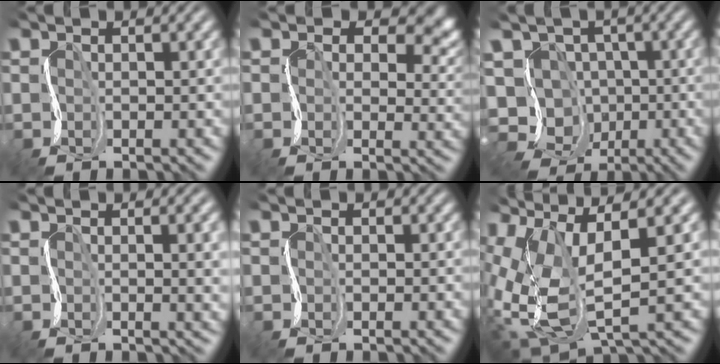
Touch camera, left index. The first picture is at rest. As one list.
[{"total": 7.2, "force": [2.4, 5.0, 4.7], "torque": [-0.079, -0.002, 0.040]}, {"total": 9.0, "force": [-2.3, 8.2, 2.9], "torque": [-0.043, 0.019, -0.065]}, {"total": 5.6, "force": [0.4, 2.5, 5.0], "torque": [-0.038, 0.004, 0.007]}, {"total": 0.7, "force": [0.3, 0.7, 0.0], "torque": [0.006, 0.002, 0.004]}, {"total": 9.5, "force": [0.5, 4.5, 8.4], "torque": [-0.203, -0.011, 0.022]}]